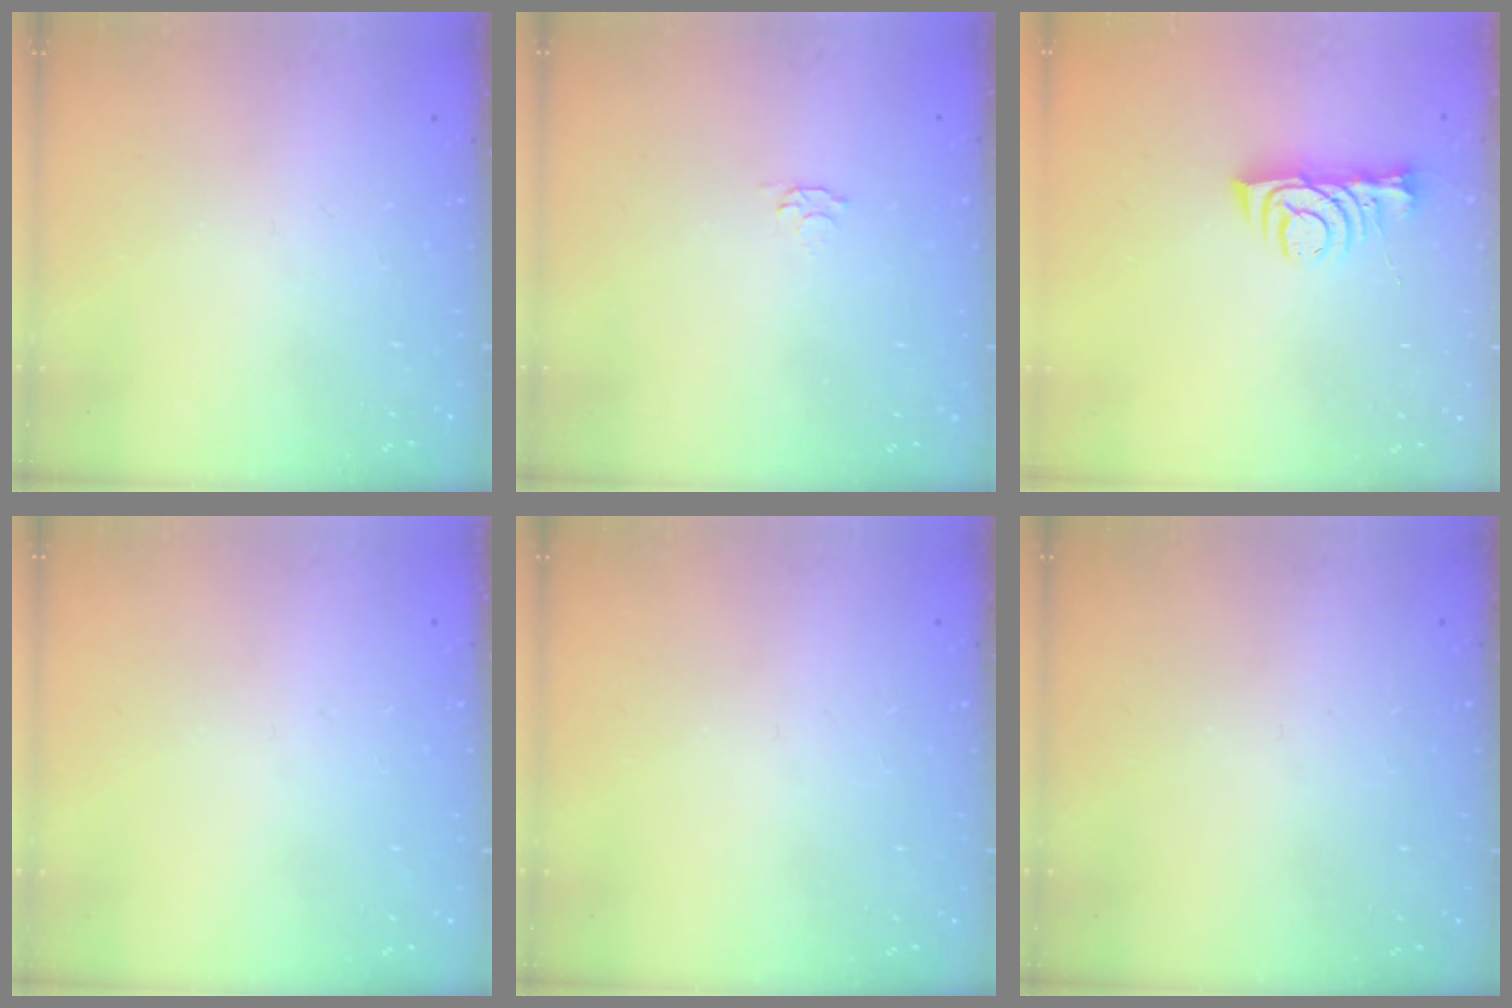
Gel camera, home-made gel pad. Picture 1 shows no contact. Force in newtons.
{"total": 2.8, "press": 2.7, "slide": 0.5}
{"total": 7.0, "press": 7.0, "slide": 0.8}
{"total": 0.0}
{"total": 0.0}
{"total": 0.0}